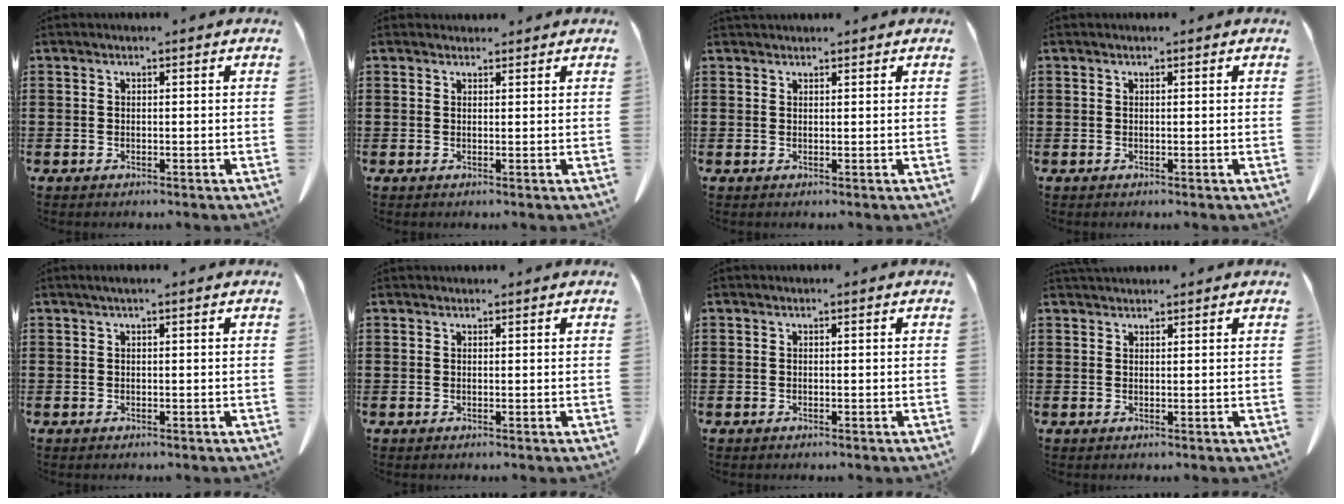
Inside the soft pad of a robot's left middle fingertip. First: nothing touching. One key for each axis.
{"total": 1.1, "fx": 1.0, "fy": 0.4, "fz": 0.1, "tx": -0.005, "ty": 0.001, "tz": 0.020}
{"total": 0.9, "fx": 0.9, "fy": 0.2, "fz": 0.0, "tx": -0.002, "ty": 0.000, "tz": 0.018}
{"total": 0.0}
{"total": 0.8, "fx": 0.2, "fy": 0.1, "fz": 0.8, "tx": -0.014, "ty": 0.001, "tz": 0.004}
{"total": 0.5, "fx": 0.5, "fy": 0.2, "fz": 0.1, "tx": -0.003, "ty": 0.000, "tz": 0.010}
{"total": 0.0}
{"total": 1.3, "fx": 1.3, "fy": 0.3, "fz": 0.1, "tx": -0.005, "ty": 0.001, "tz": 0.026}